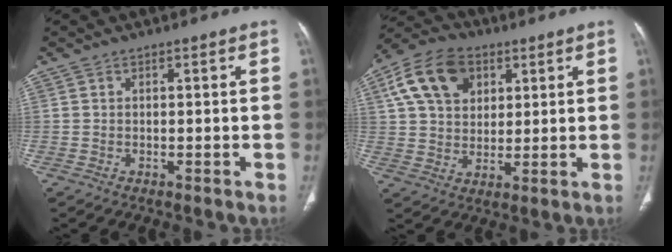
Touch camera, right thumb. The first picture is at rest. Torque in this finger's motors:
{"motor_torque": [-0.82, 1.11, 0.11, 0.11, 0.27]}